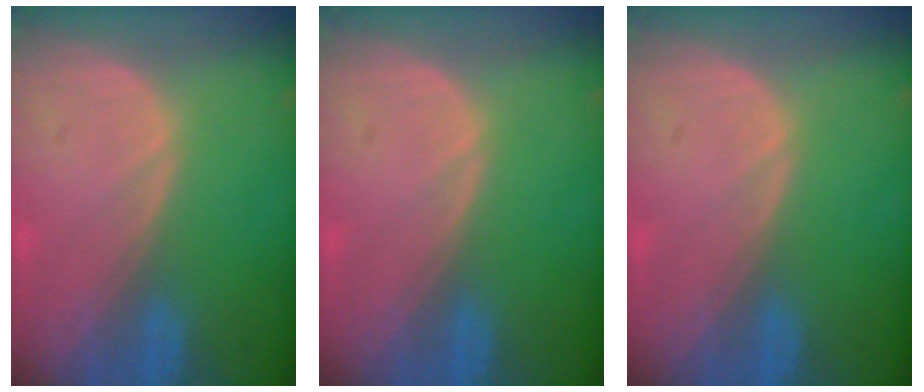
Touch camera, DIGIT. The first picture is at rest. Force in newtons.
{"total": 0.0}
{"total": 0.0}